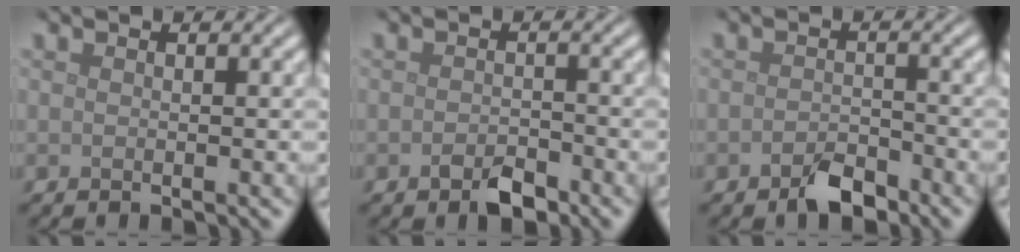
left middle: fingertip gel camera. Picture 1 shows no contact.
{"total": 2.2, "force": [-1.4, 1.1, 1.3], "torque": [-0.021, 0.001, -0.025]}
{"total": 2.7, "force": [-2.0, 1.2, 1.5], "torque": [-0.023, 0.002, -0.037]}